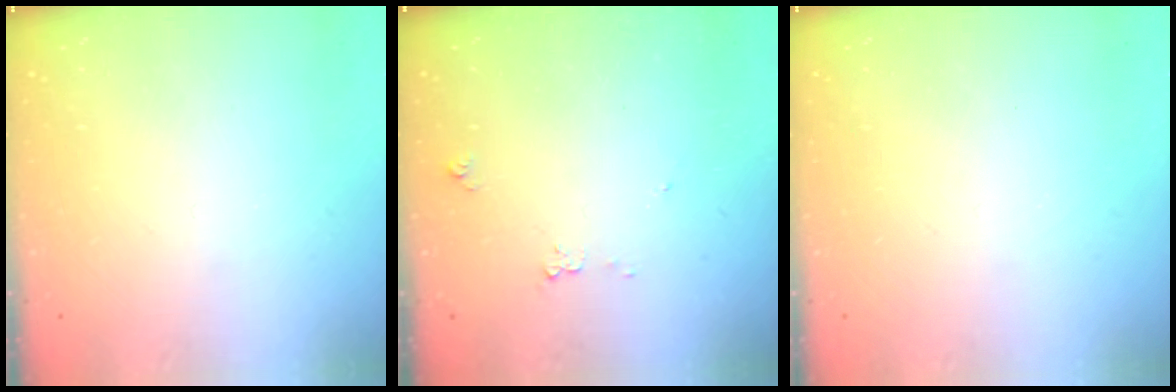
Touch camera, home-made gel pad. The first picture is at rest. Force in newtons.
{"total": 5.5, "press": 5.5, "slide": 0.7}
{"total": 0.0}